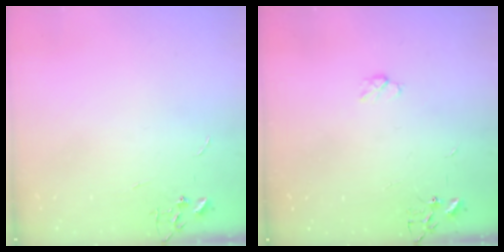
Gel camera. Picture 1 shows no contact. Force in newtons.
{"total": 3.7, "press": 3.7, "slide": 0.7}